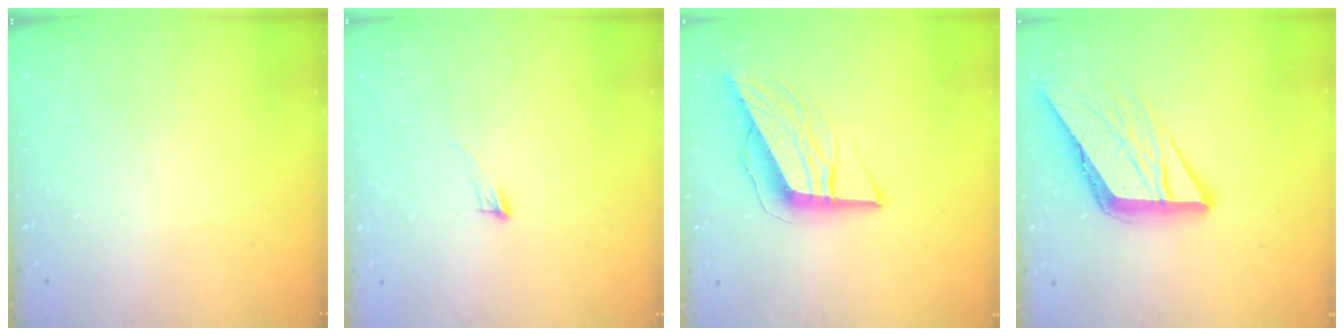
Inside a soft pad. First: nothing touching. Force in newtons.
{"total": 3.4, "press": 3.4, "slide": 0.2}
{"total": 12.4, "press": 12.3, "slide": 1.5}
{"total": 11.5, "press": 11.4, "slide": 1.1}